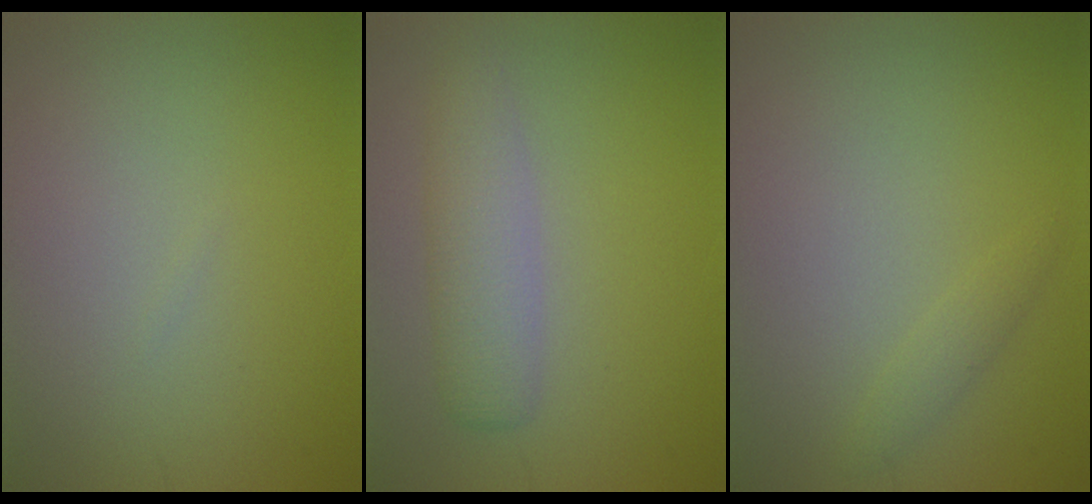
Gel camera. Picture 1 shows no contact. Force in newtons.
{"total": 3.3, "press": 3.3, "slide": 0.1}
{"total": 1.0, "press": 1.0, "slide": 0.1}